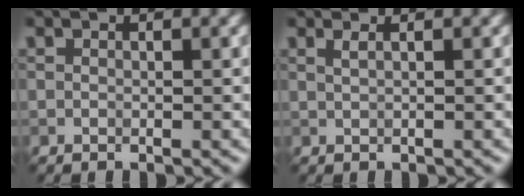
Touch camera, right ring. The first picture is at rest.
{"total": 1.7, "force": [0.9, 0.8, 1.2], "torque": [-0.007, 0.000, -0.003]}